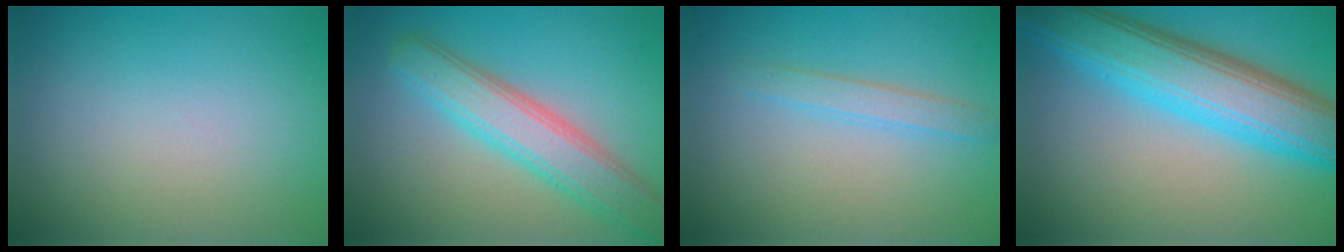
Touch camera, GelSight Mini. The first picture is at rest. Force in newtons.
{"total": 5.6, "press": 5.6, "slide": 0.1}
{"total": 1.7, "press": 1.7, "slide": 0.0}
{"total": 9.2, "press": 9.2, "slide": 0.2}